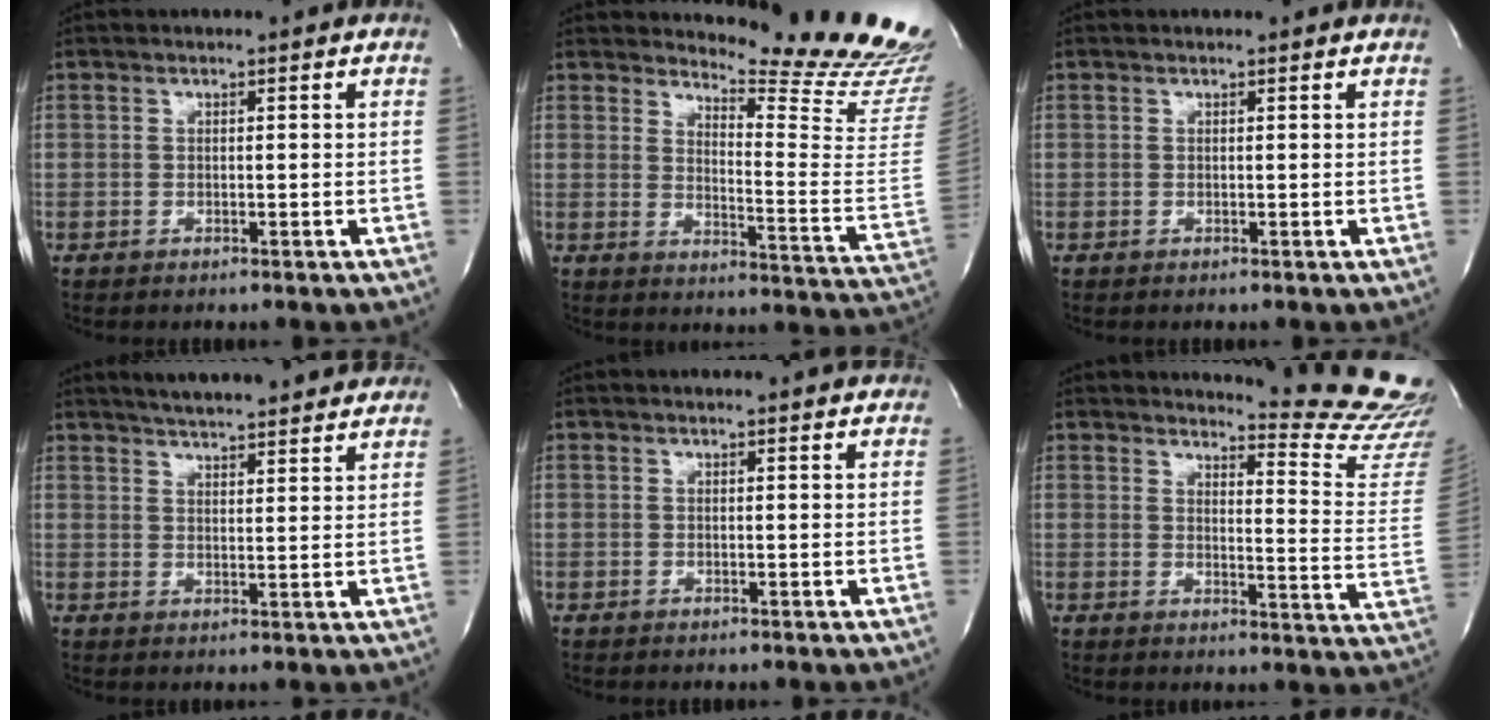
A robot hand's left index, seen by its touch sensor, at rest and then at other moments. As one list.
[{"total": 17.5, "force": [16.8, -0.1, 4.7], "torque": [-0.070, -0.161, 0.189]}, {"total": 0.7, "force": [0.6, 0.2, -0.1], "torque": [-0.009, -0.001, -0.002]}, {"total": 14.4, "force": [12.9, 2.3, 6.1], "torque": [-0.088, 0.012, 0.168]}, {"total": 2.4, "force": [2.3, 0.7, 0.5], "torque": [-0.009, 0.001, 0.011]}, {"total": 14.2, "force": [14.0, -1.4, 1.9], "torque": [-0.020, -0.161, 0.140]}]